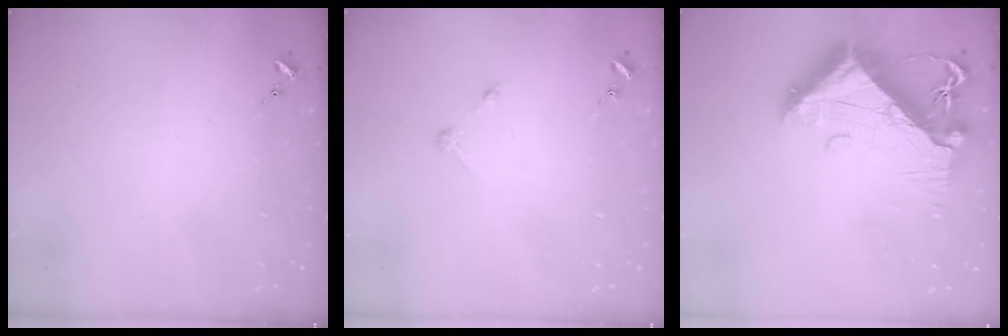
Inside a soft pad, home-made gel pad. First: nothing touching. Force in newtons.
{"total": 2.7, "press": 2.7, "slide": 0.3}
{"total": 13.2, "press": 13.1, "slide": 1.4}